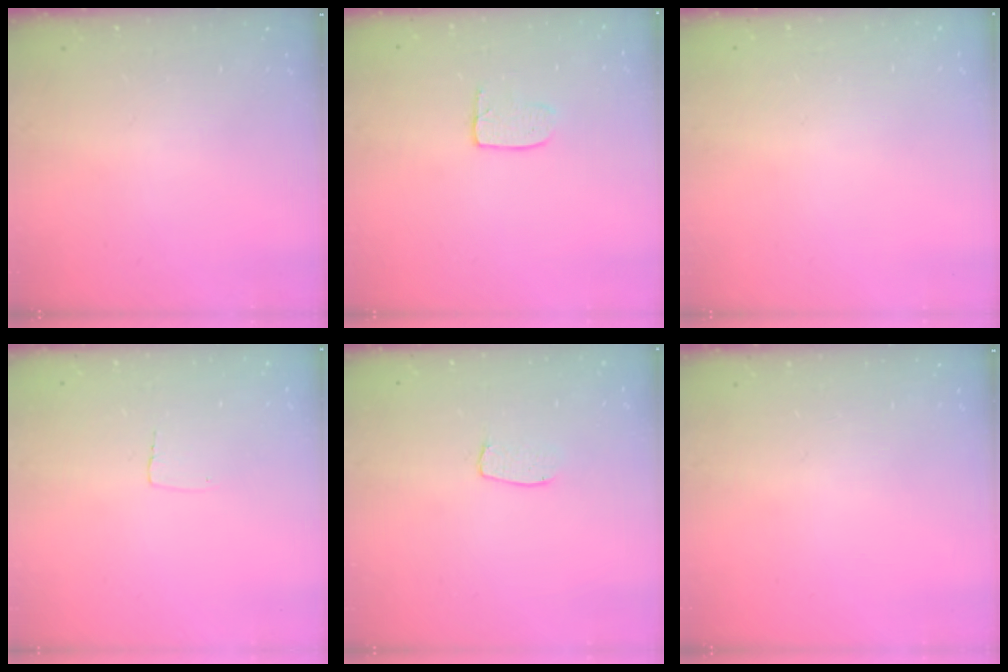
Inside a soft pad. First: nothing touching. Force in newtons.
{"total": 3.3, "press": 3.3, "slide": 0.1}
{"total": 0.0}
{"total": 2.6, "press": 2.6, "slide": 0.1}
{"total": 3.9, "press": 3.9, "slide": 0.3}
{"total": 0.0}